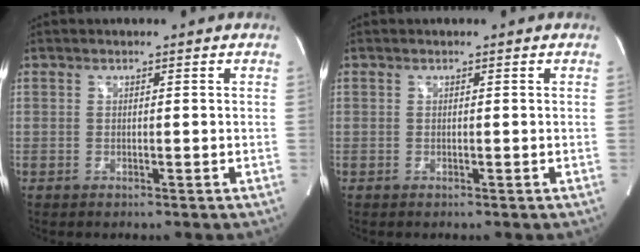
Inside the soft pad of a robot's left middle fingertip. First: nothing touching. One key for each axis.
{"total": 0.0}